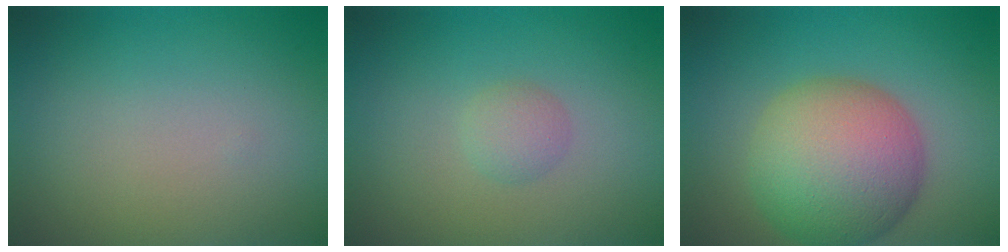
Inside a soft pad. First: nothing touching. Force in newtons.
{"total": 1.4, "press": 1.4, "slide": 0.1}
{"total": 9.4, "press": 9.4, "slide": 0.3}